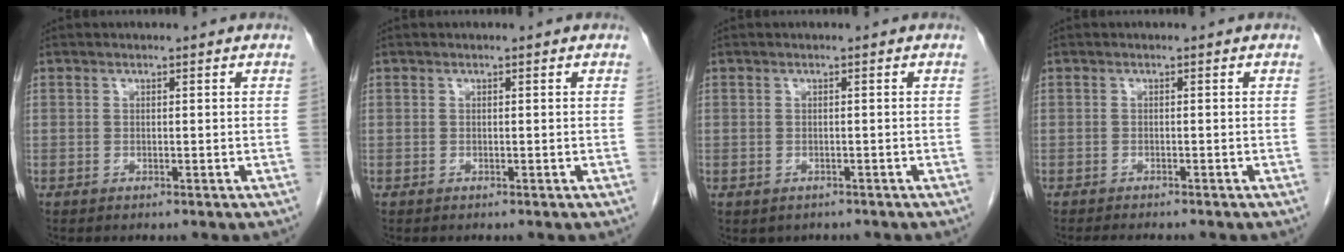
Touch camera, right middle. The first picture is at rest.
{"total": 0.0}
{"total": 1.9, "force": [-1.3, 1.3, 0.4], "torque": [-0.006, 0.001, -0.014]}
{"total": 4.0, "force": [-3.5, 0.7, 1.8], "torque": [-0.021, -0.007, -0.047]}